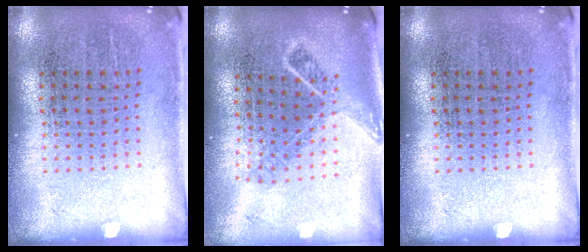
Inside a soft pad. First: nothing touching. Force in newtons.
{"total": 1.6, "press": 1.2, "slide": 1.1}
{"total": 0.0}